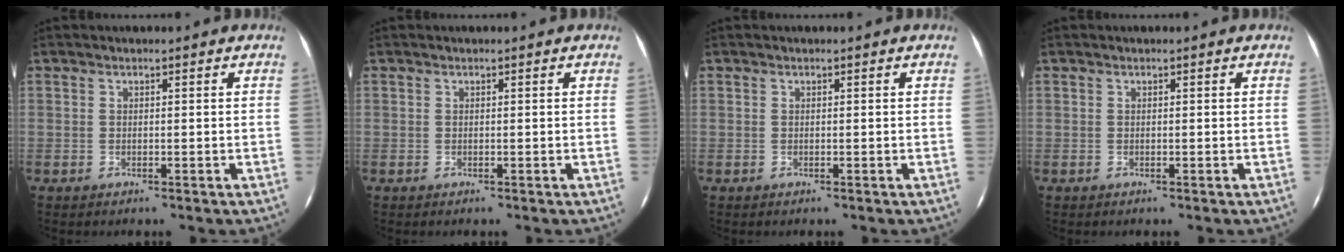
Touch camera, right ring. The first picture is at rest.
{"total": 0.0}
{"total": 0.0}
{"total": 0.0}